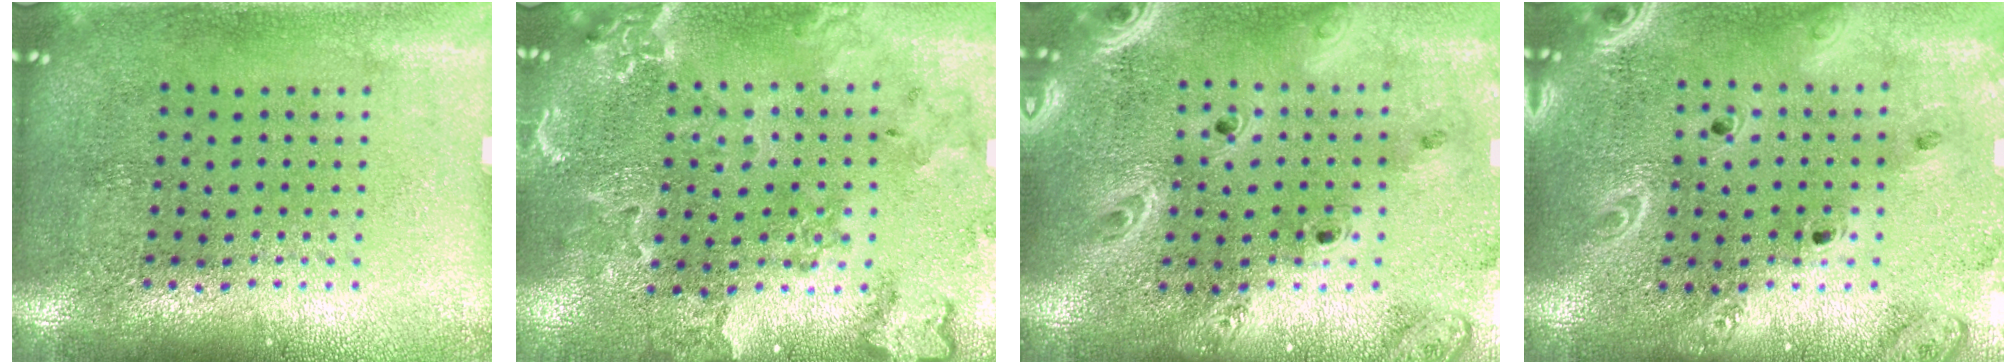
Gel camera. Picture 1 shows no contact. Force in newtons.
{"total": 1.1, "press": 1.1, "slide": 0.2}
{"total": 2.8, "press": 2.4, "slide": 1.4}
{"total": 2.3, "press": 2.1, "slide": 0.9}